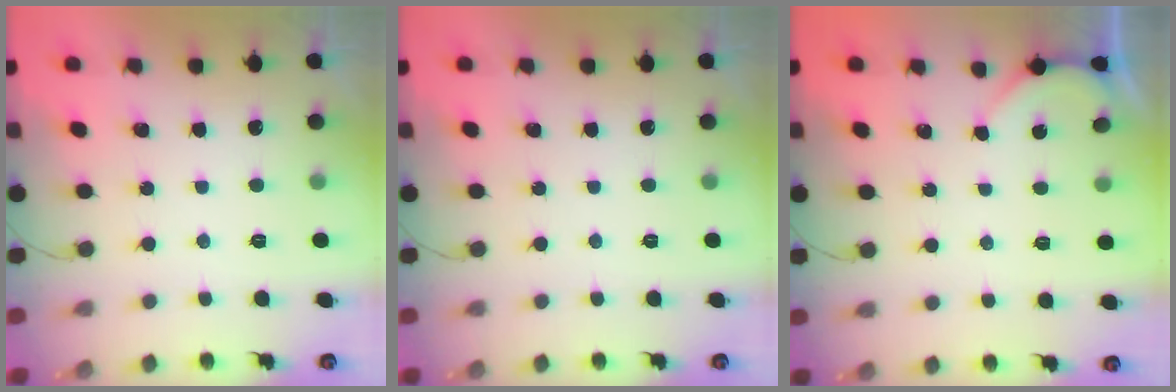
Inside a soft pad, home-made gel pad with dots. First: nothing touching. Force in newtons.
{"total": 0.0}
{"total": 1.6, "press": 1.6, "slide": 0.3}